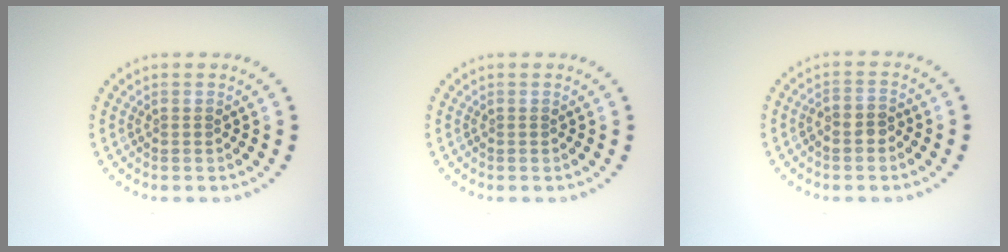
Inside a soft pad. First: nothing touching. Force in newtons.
{"total": 0.0}
{"total": 1.6, "press": 1.4, "slide": 0.8}